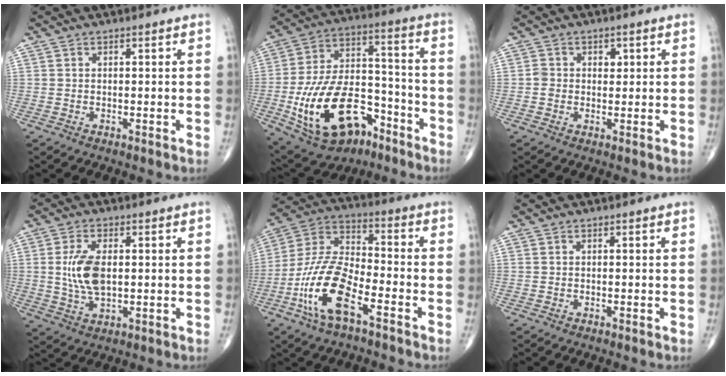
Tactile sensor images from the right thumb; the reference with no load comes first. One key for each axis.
{"total": 22.7, "fx": -9.9, "fy": 13.2, "fz": 15.7, "tx": -0.268, "ty": 0.072, "tz": -0.151}
{"total": 2.7, "fx": 0.4, "fy": 2.4, "fz": 1.3, "tx": 0.000, "ty": 0.003, "tz": 0.003}
{"total": 8.3, "fx": 0.7, "fy": 4.2, "fz": 7.1, "tx": -0.146, "ty": -0.005, "tz": 0.017}
{"total": 15.4, "fx": -7.0, "fy": 6.0, "fz": 12.4, "tx": -0.257, "ty": 0.040, "tz": -0.138}
{"total": 0.0}